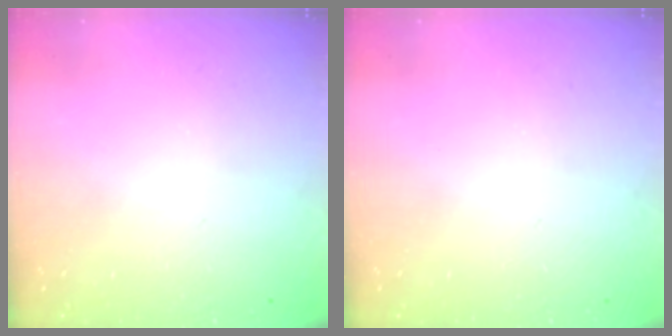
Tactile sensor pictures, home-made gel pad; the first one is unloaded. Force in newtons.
{"total": 0.0}